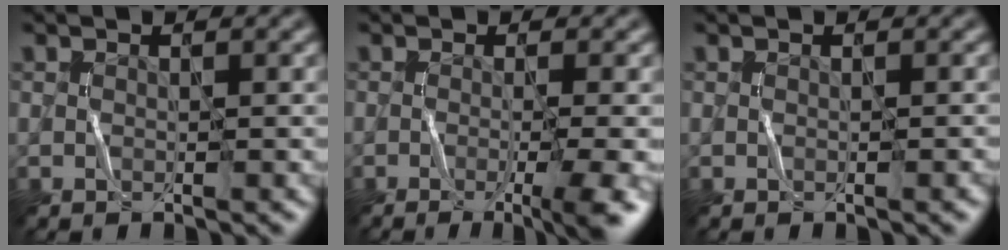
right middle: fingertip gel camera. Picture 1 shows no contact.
{"total": 6.6, "force": [-2.3, 2.1, 5.9], "torque": [-0.059, -0.005, -0.030]}
{"total": 0.6, "force": [-0.1, 0.3, 0.5], "torque": [-0.001, 0.000, -0.003]}